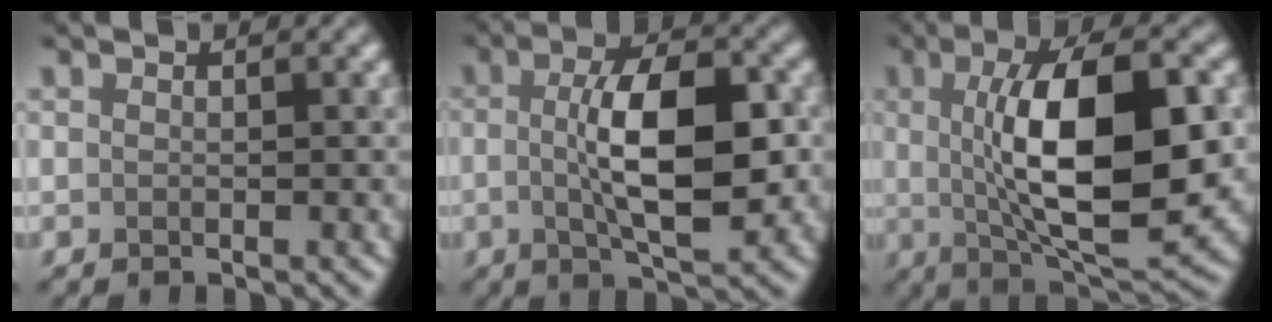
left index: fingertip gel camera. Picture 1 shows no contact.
{"total": 8.0, "force": [-0.3, 2.8, 7.5], "torque": [-0.127, 0.000, -0.006]}
{"total": 11.7, "force": [0.6, 4.0, 10.9], "torque": [-0.166, 0.004, 0.010]}